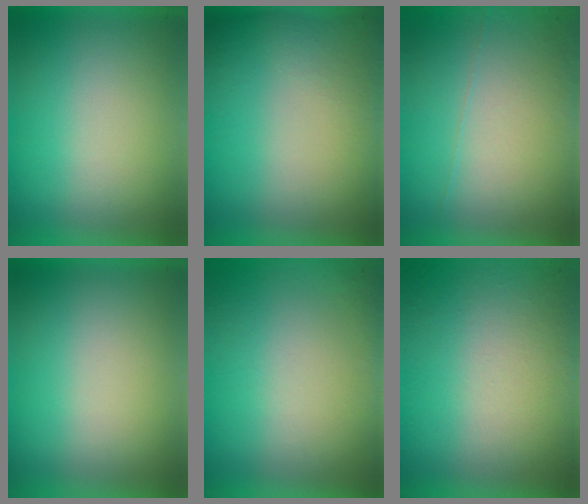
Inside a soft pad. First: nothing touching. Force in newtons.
{"total": 5.9}
{"total": 5.9}
{"total": 0.0}
{"total": 5.3}
{"total": 9.2}